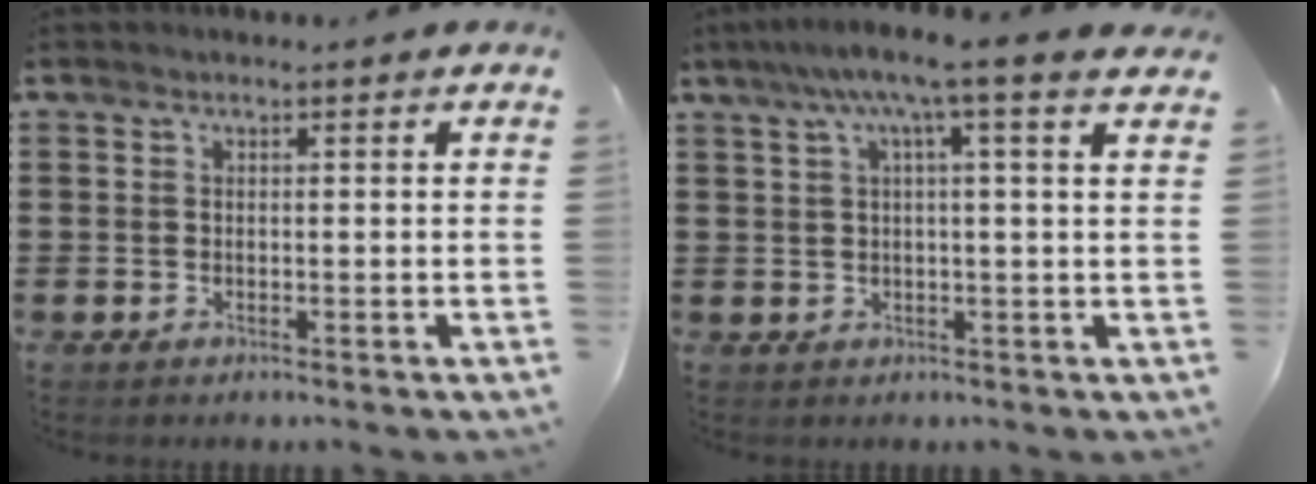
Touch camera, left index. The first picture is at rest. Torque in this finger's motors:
{"motor_torque": [2.14, 0.00, 0.49, 0.21]}